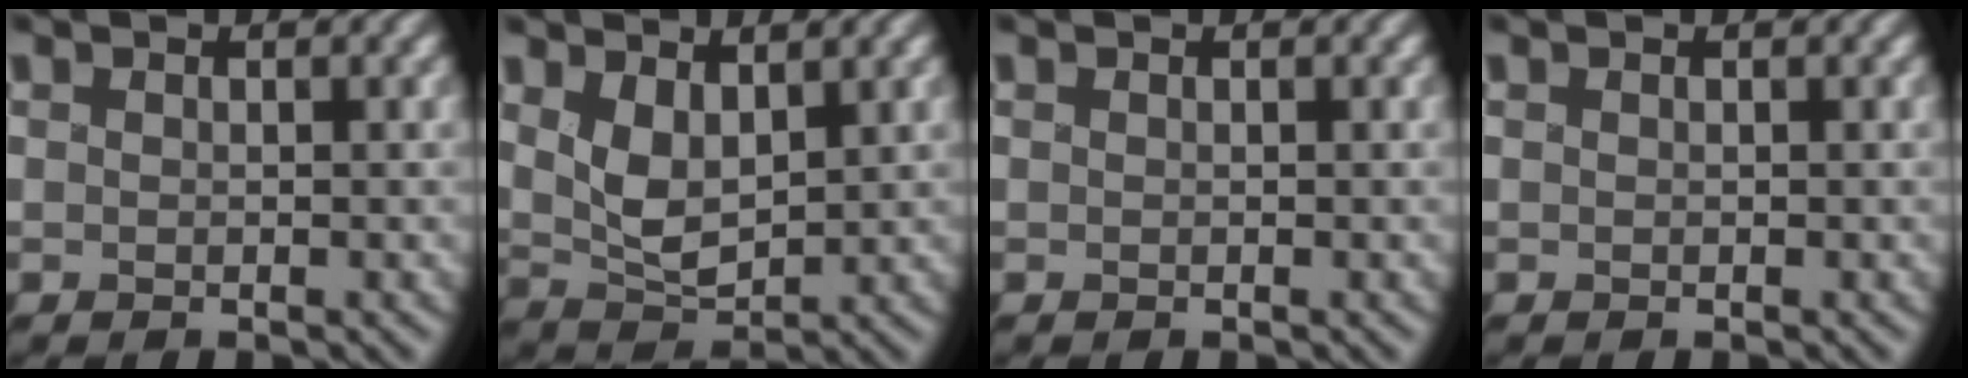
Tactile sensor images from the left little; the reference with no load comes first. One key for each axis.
{"total": 3.6, "fx": 1.1, "fy": 2.0, "fz": 2.8, "tx": -0.062, "ty": -0.006, "tz": 0.023}
{"total": 0.0}
{"total": 0.0}